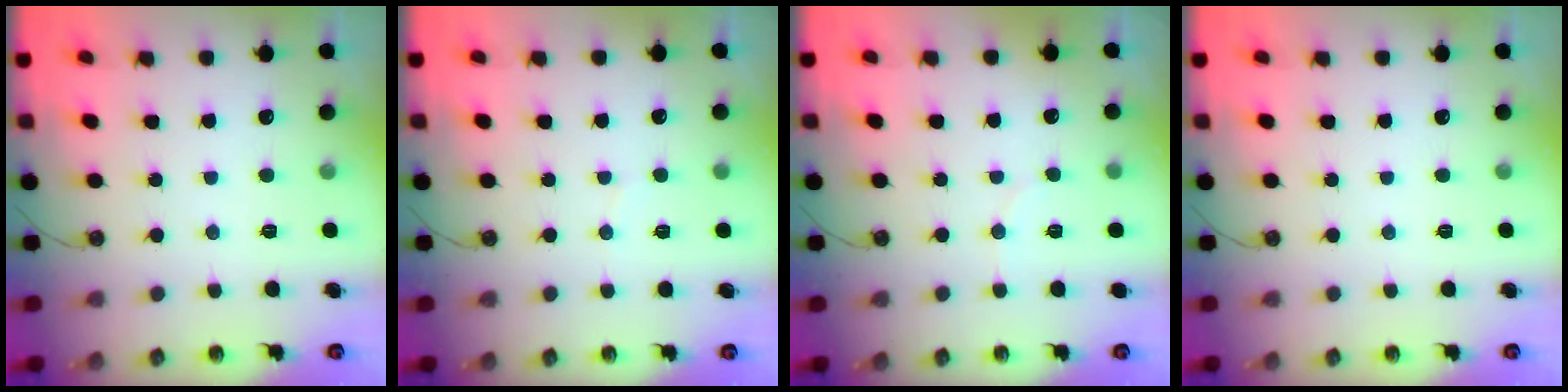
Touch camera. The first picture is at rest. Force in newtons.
{"total": 3.0, "press": 2.9, "slide": 0.3}
{"total": 2.7, "press": 2.6, "slide": 0.7}
{"total": 0.0}